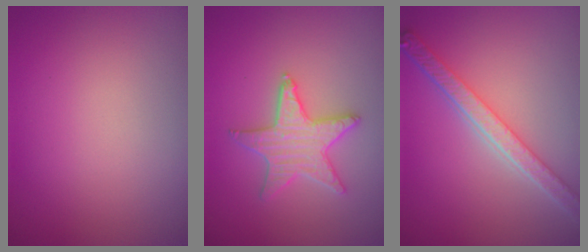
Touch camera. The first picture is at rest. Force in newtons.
{"total": 3.3, "press": 3.2, "slide": 0.8}
{"total": 4.8, "press": 3.8, "slide": 3.0}